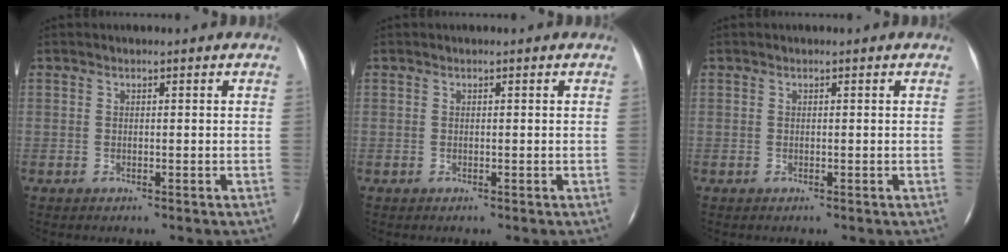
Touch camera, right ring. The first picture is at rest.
{"total": 0.0}
{"total": 0.0}